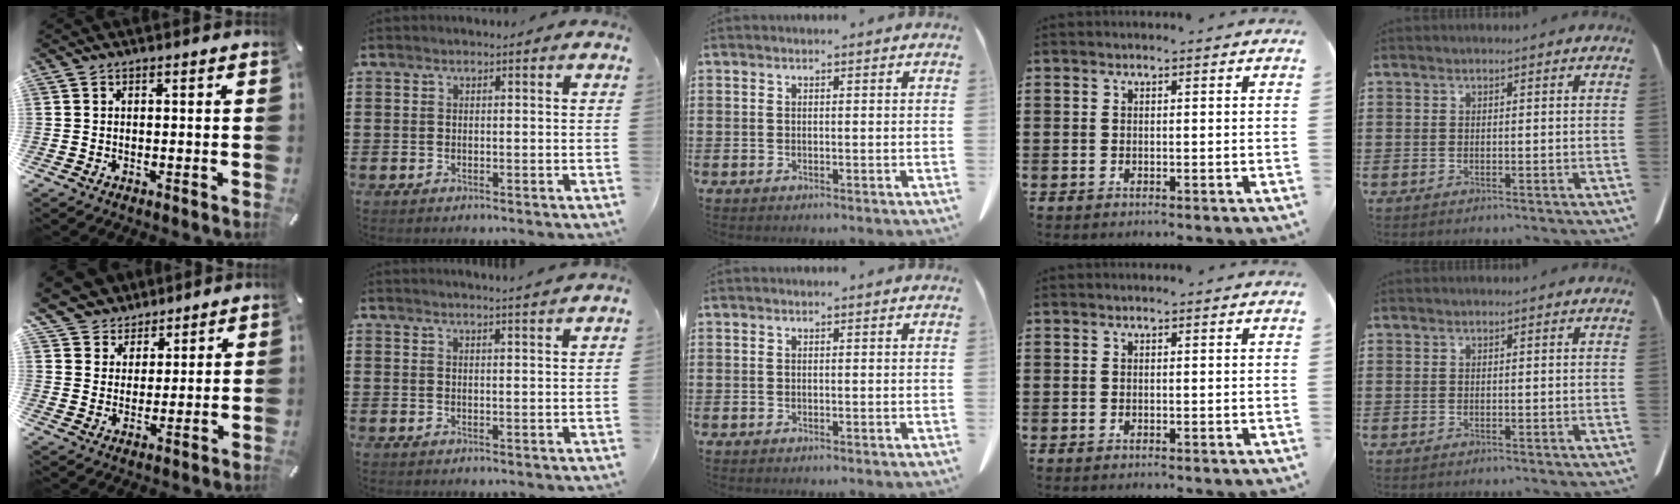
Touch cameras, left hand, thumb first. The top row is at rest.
{"thumb": {"total": 7.3, "force": [5.6, 4.8, -0.3], "torque": [-0.022, -0.042, 0.109]}, "index": {"total": 2.0, "force": [1.9, -0.5, 0.4], "torque": [-0.012, -0.003, 0.037]}}